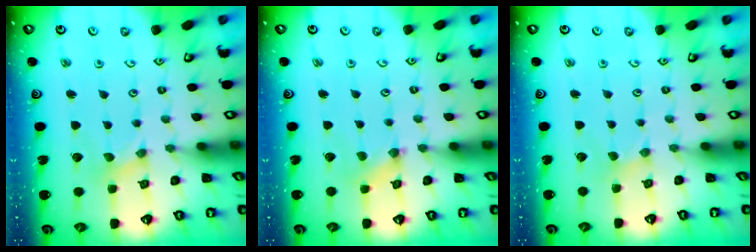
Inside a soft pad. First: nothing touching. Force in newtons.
{"total": 0.0}
{"total": 0.0}